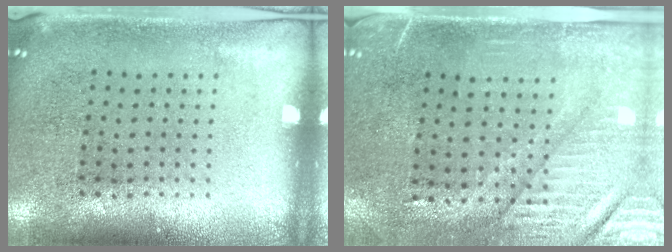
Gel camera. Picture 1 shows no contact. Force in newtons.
{"total": 3.5, "press": 3.1, "slide": 1.6}